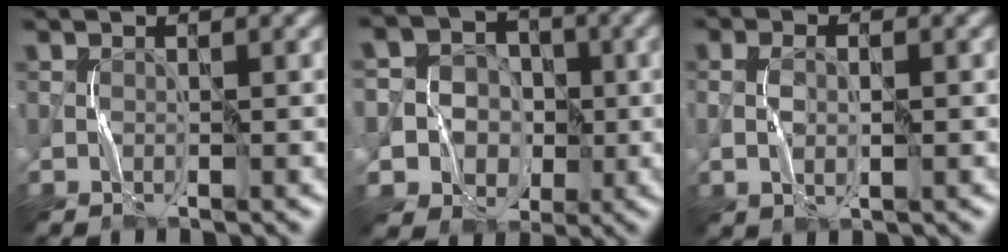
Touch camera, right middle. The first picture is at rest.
{"total": 9.2, "force": [-1.6, 8.6, 2.6], "torque": [-0.060, 0.019, -0.058]}
{"total": 2.5, "force": [-0.3, 1.3, 2.1], "torque": [-0.050, 0.000, -0.001]}